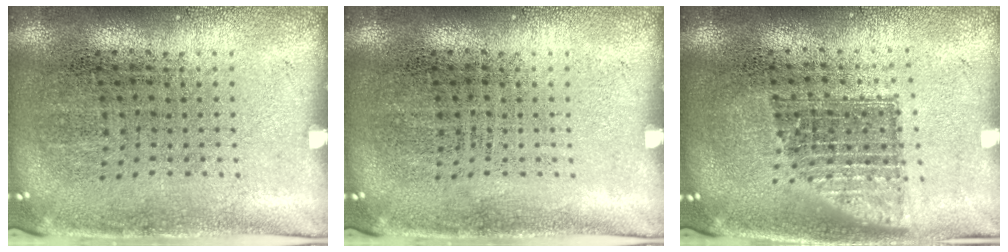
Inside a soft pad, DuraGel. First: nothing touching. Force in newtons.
{"total": 0.0}
{"total": 1.5, "press": 1.2, "slide": 0.9}